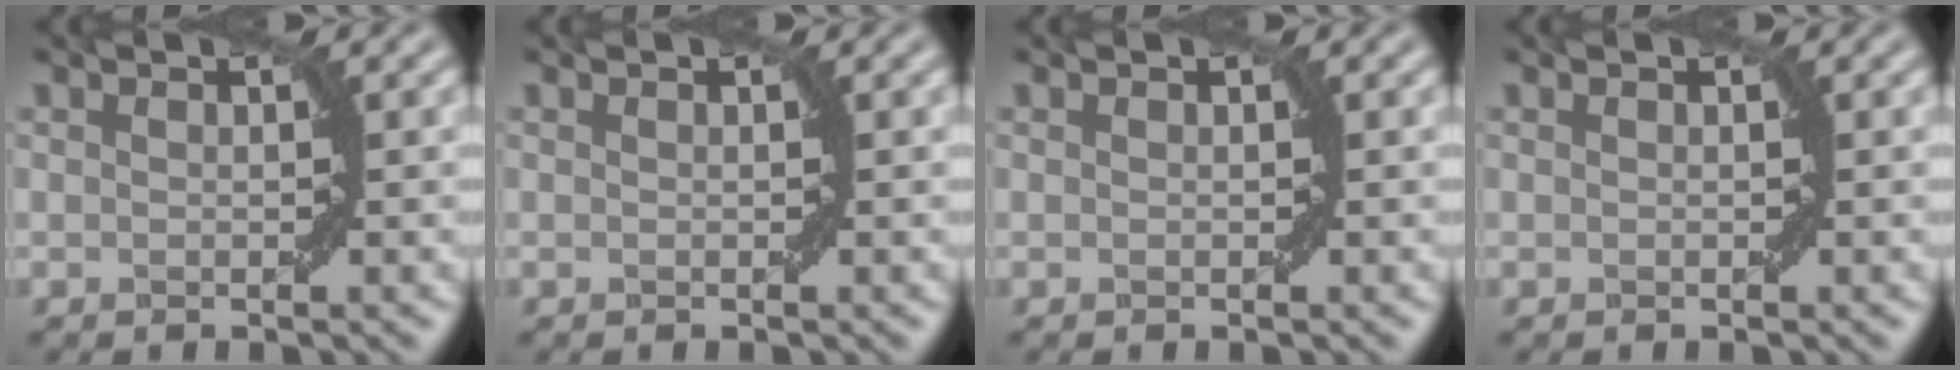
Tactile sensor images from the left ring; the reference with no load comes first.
{"total": 0.0}
{"total": 0.0}
{"total": 0.0}